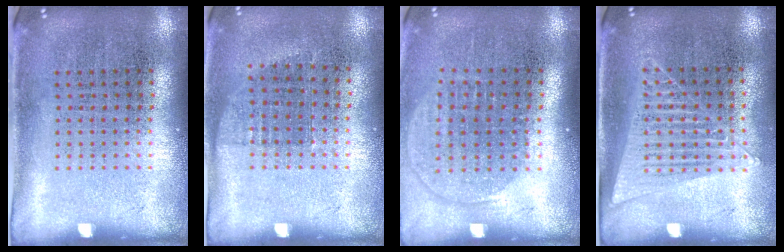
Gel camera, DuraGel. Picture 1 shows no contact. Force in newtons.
{"total": 0.7, "press": 0.6, "slide": 0.4}
{"total": 1.4, "press": 1.2, "slide": 0.7}
{"total": 1.3, "press": 1.2, "slide": 0.5}